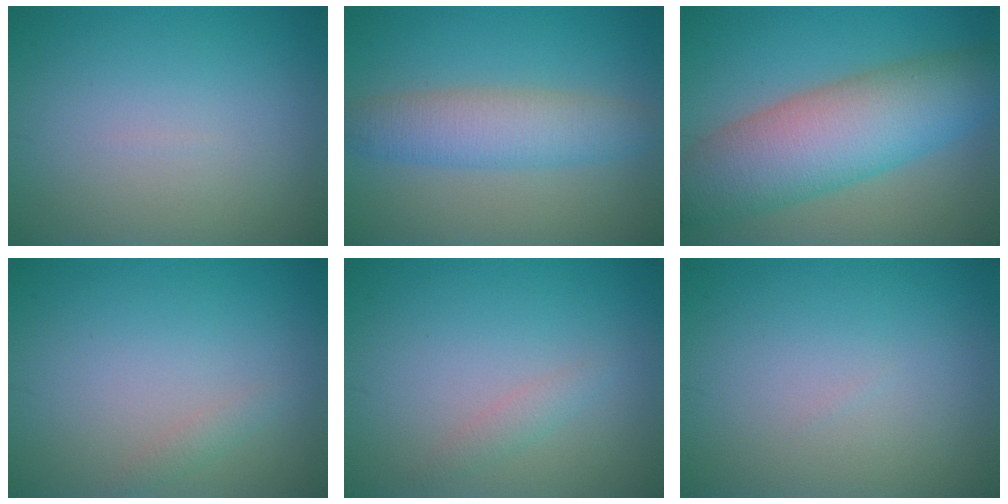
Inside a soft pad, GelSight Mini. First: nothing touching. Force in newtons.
{"total": 4.7, "press": 4.7, "slide": 0.1}
{"total": 9.9, "press": 9.9, "slide": 0.6}
{"total": 0.8, "press": 0.8, "slide": 0.1}
{"total": 1.2, "press": 1.2, "slide": 0.0}
{"total": 0.0}